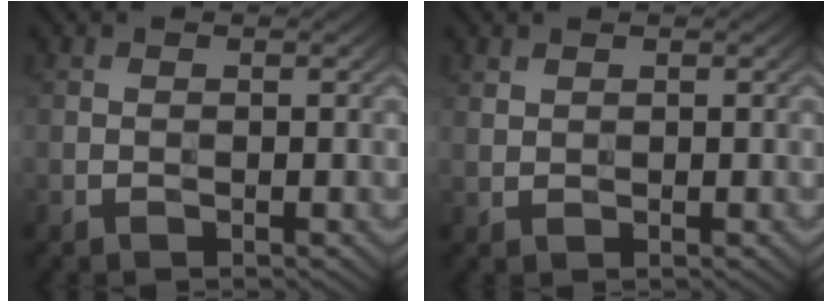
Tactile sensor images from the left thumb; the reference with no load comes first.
{"total": 1.1, "force": [0.8, 0.5, 0.4], "torque": [-0.014, -0.002, 0.022]}